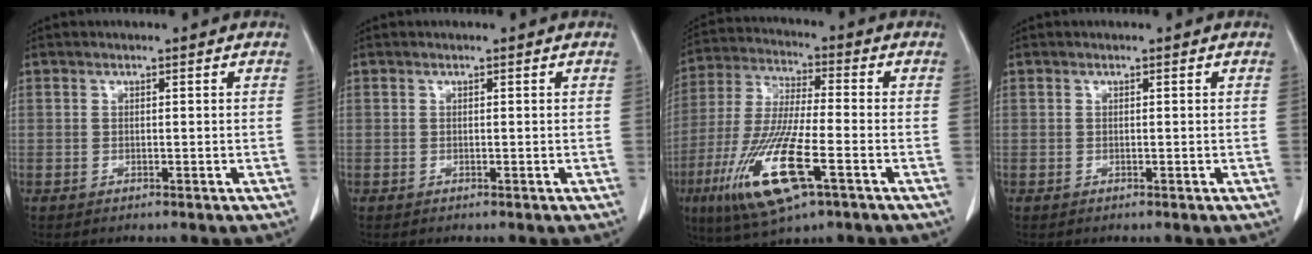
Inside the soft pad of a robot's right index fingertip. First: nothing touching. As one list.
[{"total": 0.0}, {"total": 15.7, "force": [-6.5, 2.5, 14.0], "torque": [-0.293, -0.030, -0.116]}, {"total": 0.0}]